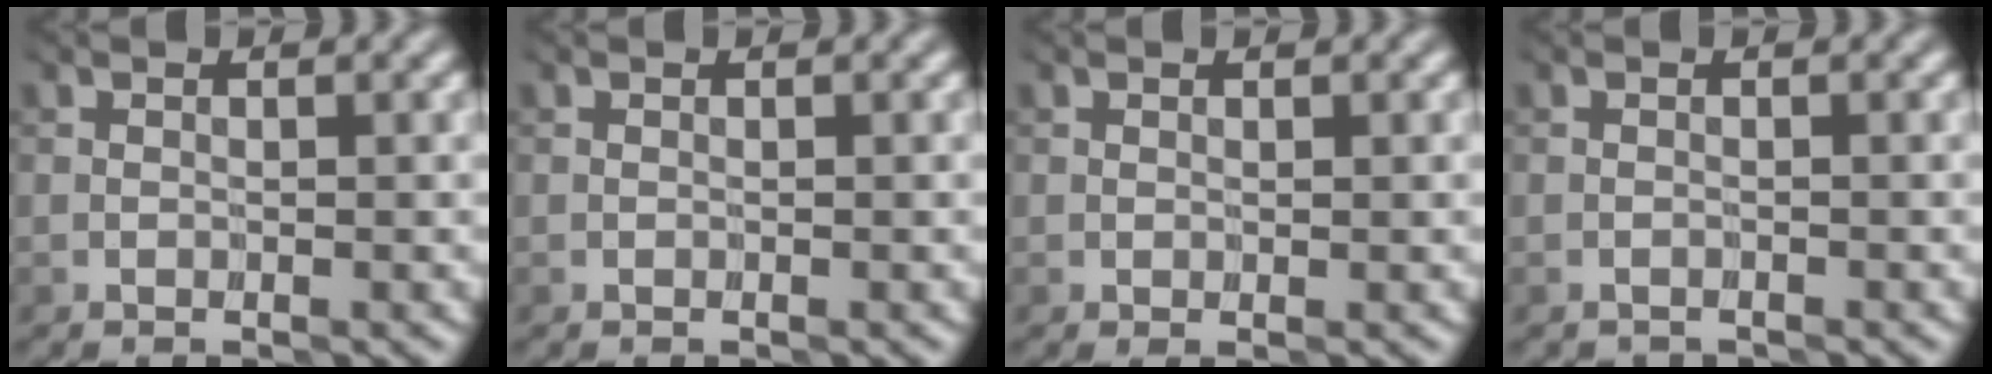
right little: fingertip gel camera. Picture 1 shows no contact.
{"total": 0.0}
{"total": 0.8, "force": [0.2, 0.3, 0.7], "torque": [-0.009, 0.004, 0.005]}
{"total": 0.8, "force": [-0.8, 0.0, -0.1], "torque": [0.004, 0.000, -0.016]}